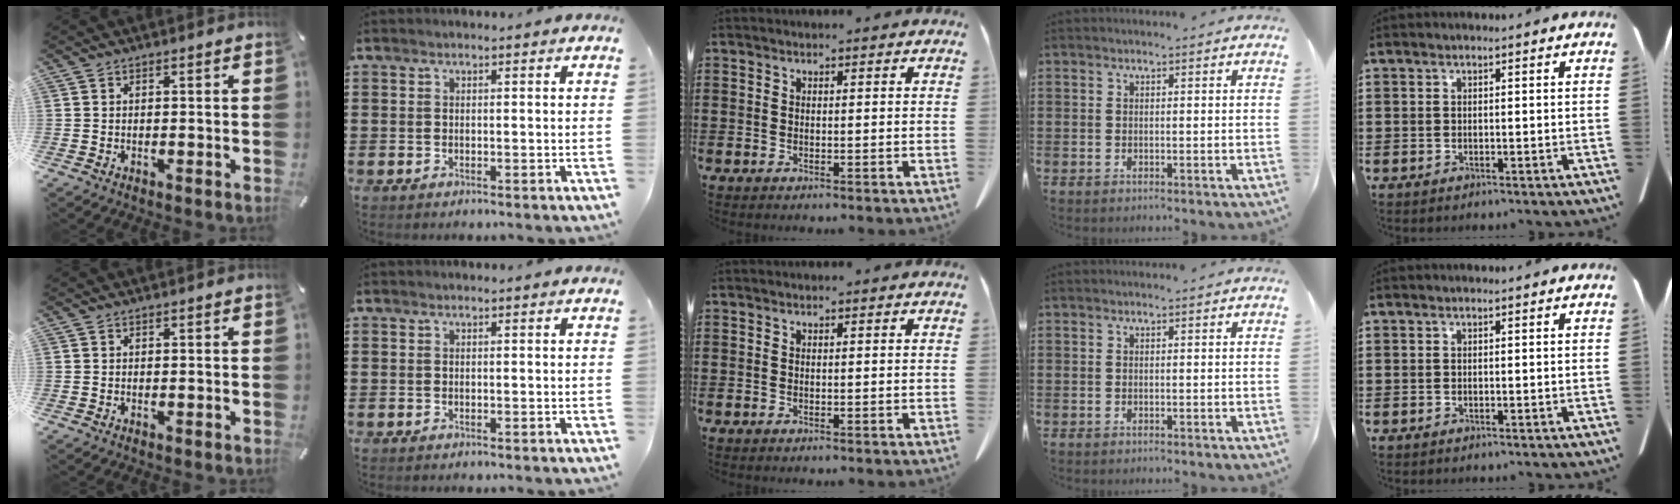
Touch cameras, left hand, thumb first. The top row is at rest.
{}